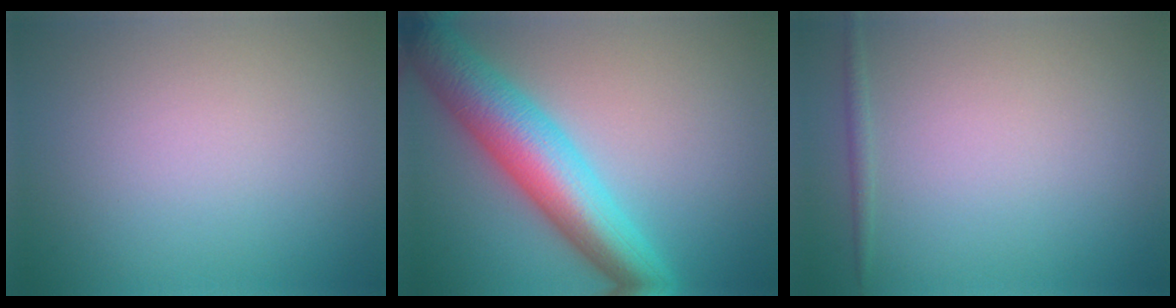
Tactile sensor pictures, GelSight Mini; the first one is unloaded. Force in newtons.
{"total": 8.6, "press": 8.6, "slide": 0.1}
{"total": 0.8, "press": 0.8, "slide": 0.1}